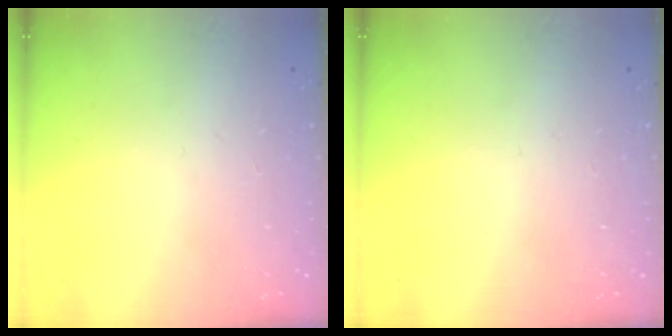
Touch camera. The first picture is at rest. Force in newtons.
{"total": 0.0}